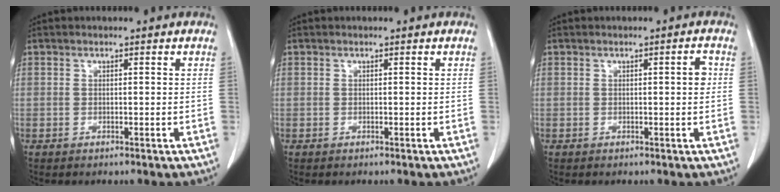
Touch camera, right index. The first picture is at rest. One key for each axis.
{"total": 0.0}
{"total": 1.7, "fx": 0.2, "fy": 0.2, "fz": 1.6, "tx": -0.023, "ty": 0.004, "tz": 0.002}